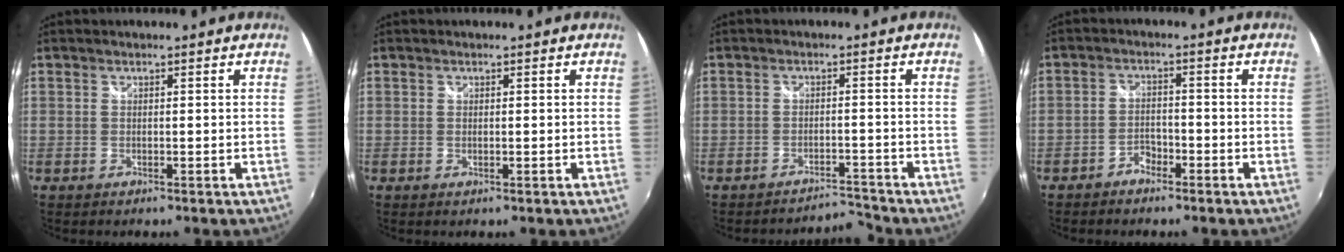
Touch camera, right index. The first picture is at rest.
{"total": 0.0}
{"total": 3.6, "force": [-3.4, -0.5, -1.0], "torque": [0.005, 0.008, -0.059]}
{"total": 3.1, "force": [-2.4, 1.6, 1.0], "torque": [-0.030, 0.007, -0.041]}